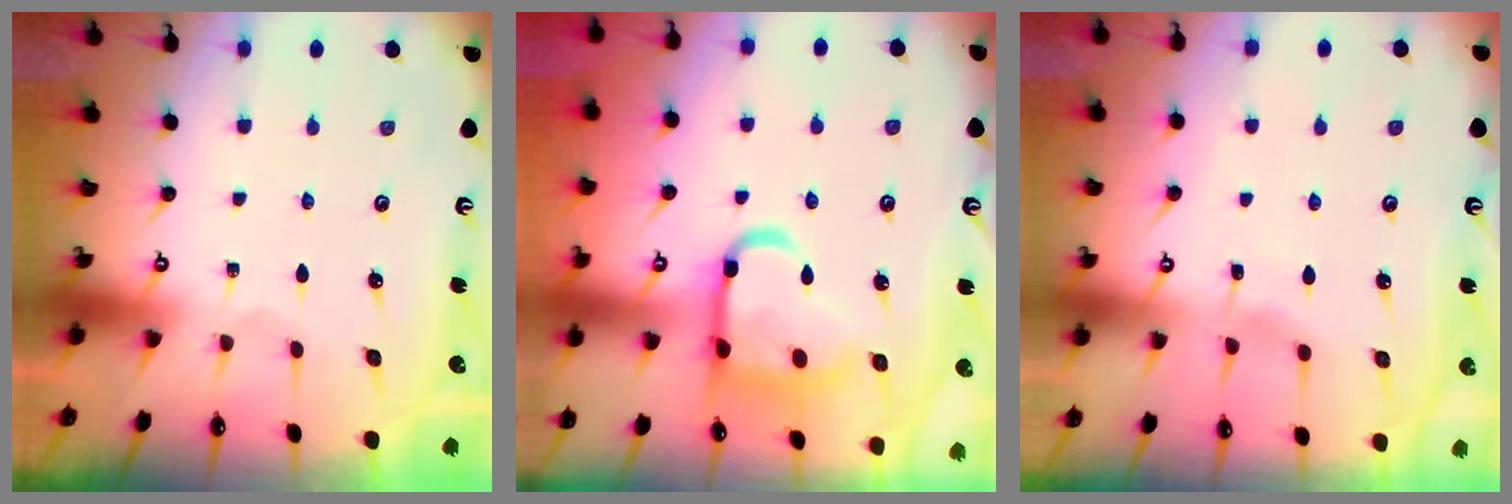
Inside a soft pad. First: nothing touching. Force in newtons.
{"total": 15.9, "press": 15.9, "slide": 1.2}
{"total": 2.6, "press": 2.5, "slide": 0.4}